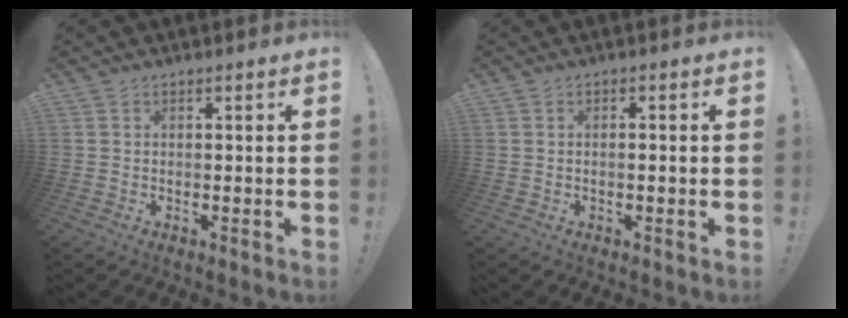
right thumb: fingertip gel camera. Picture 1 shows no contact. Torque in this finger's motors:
{"motor_torque": [-0.13, -0.08, -0.37, 0.03, 0.09]}